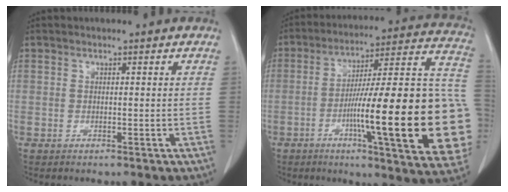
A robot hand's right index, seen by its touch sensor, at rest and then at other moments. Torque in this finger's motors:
{"motor_torque": [1.30, -0.16, 0.74, 0.21]}